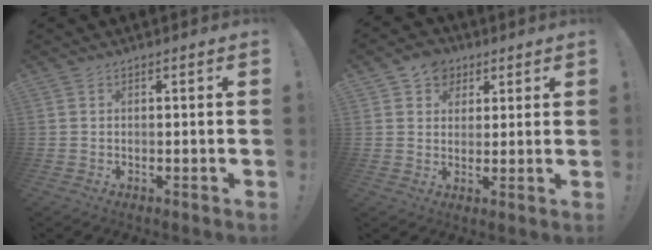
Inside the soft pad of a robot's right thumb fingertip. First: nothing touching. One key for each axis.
{"total": 7.3, "fx": 3.6, "fy": 6.0, "fz": 2.0, "tx": -0.025, "ty": -0.016, "tz": 0.071}